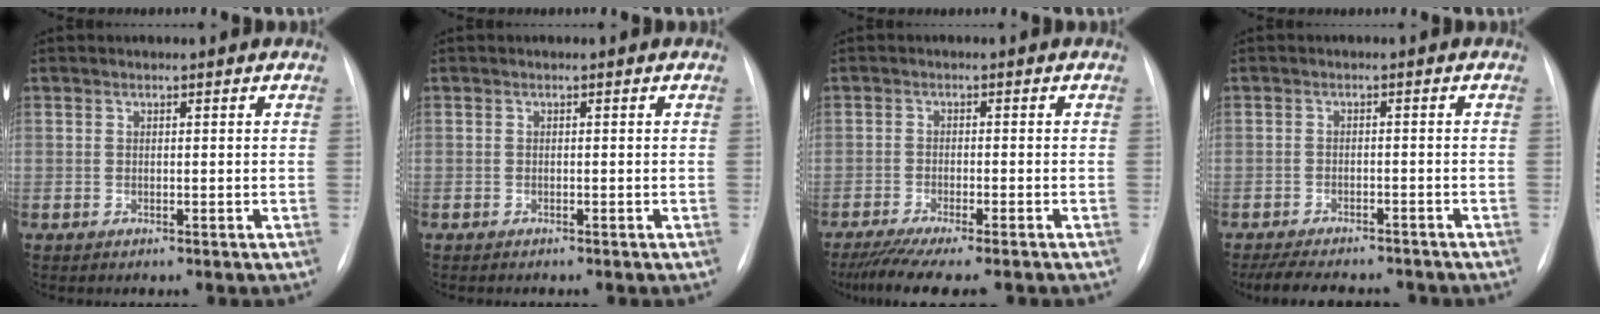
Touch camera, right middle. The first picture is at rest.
{"total": 0.7, "force": [-0.6, 0.1, 0.1], "torque": [-0.006, -0.002, -0.011]}
{"total": 10.7, "force": [-8.9, 0.8, 5.8], "torque": [-0.081, -0.021, -0.135]}
{"total": 11.6, "force": [-10.2, 3.4, 4.3], "torque": [-0.080, 0.000, -0.135]}